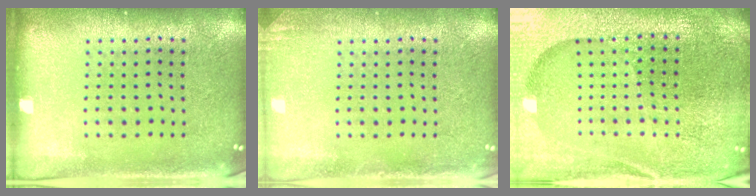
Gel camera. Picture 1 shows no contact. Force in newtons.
{"total": 1.3, "press": 1.3, "slide": 0.1}
{"total": 4.8, "press": 4.5, "slide": 1.6}